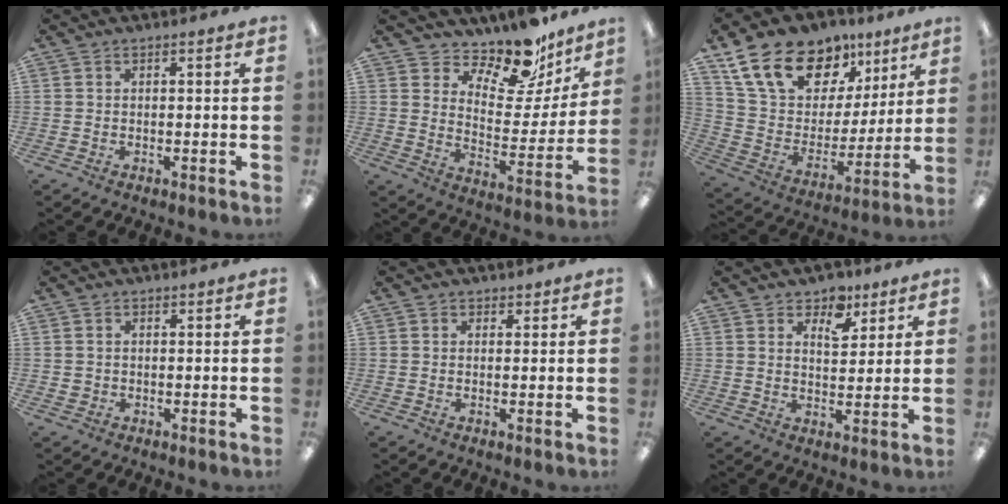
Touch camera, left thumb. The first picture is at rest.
{"total": 14.5, "force": [12.3, 5.8, 5.1], "torque": [-0.070, -0.105, 0.214]}
{"total": 20.3, "force": [12.9, 12.5, 9.5], "torque": [-0.177, -0.060, 0.239]}
{"total": 1.2, "force": [0.2, 1.2, -0.1], "torque": [0.000, 0.004, 0.002]}
{"total": 1.2, "force": [0.8, 0.9, 0.0], "torque": [0.008, -0.001, 0.013]}
{"total": 7.1, "force": [5.0, 4.2, 3.0], "torque": [-0.028, -0.024, 0.083]}